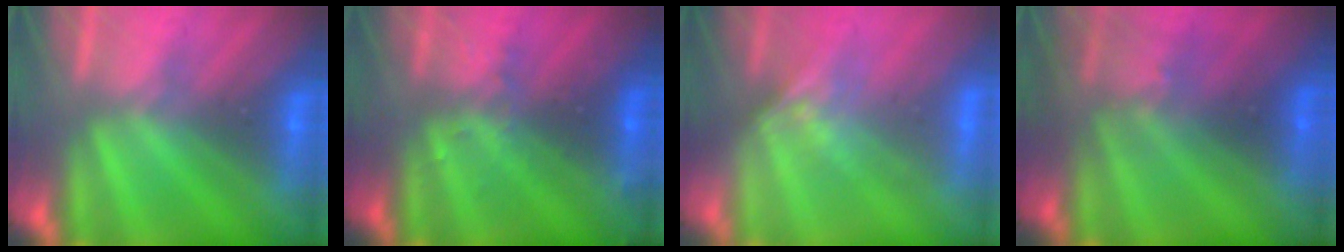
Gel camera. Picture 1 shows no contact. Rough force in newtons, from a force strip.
{"total": 2.8}
{"total": 1.8}
{"total": 2.8}